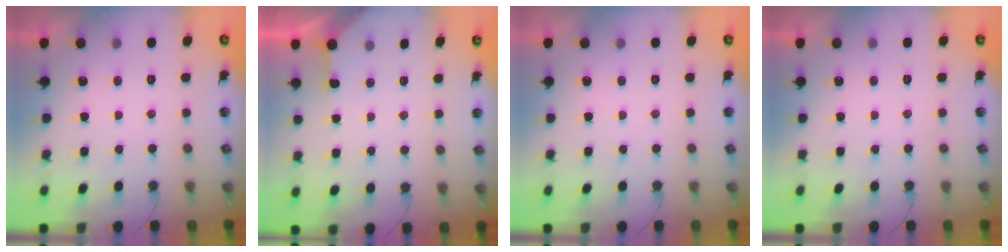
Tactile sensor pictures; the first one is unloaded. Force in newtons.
{"total": 3.5, "press": 3.5, "slide": 0.3}
{"total": 0.0}
{"total": 0.0}